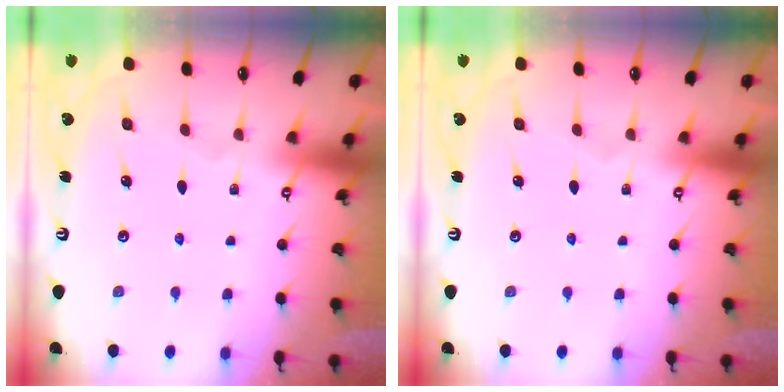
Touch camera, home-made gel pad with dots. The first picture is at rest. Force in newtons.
{"total": 0.0}